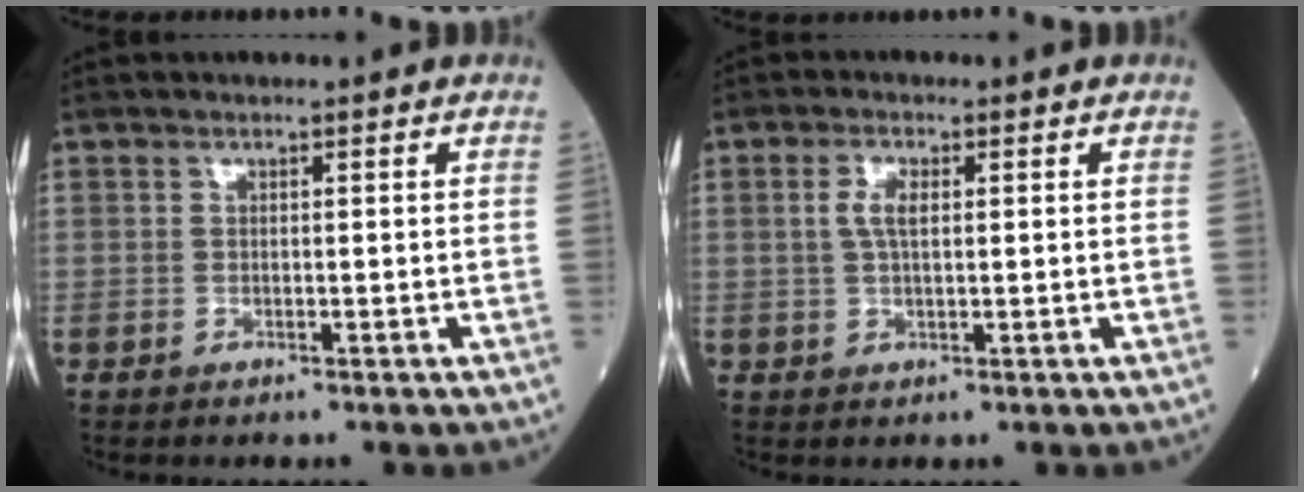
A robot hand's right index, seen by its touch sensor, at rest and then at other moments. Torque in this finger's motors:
{"motor_torque": [0.16, -0.19, 0.05, 0.04]}